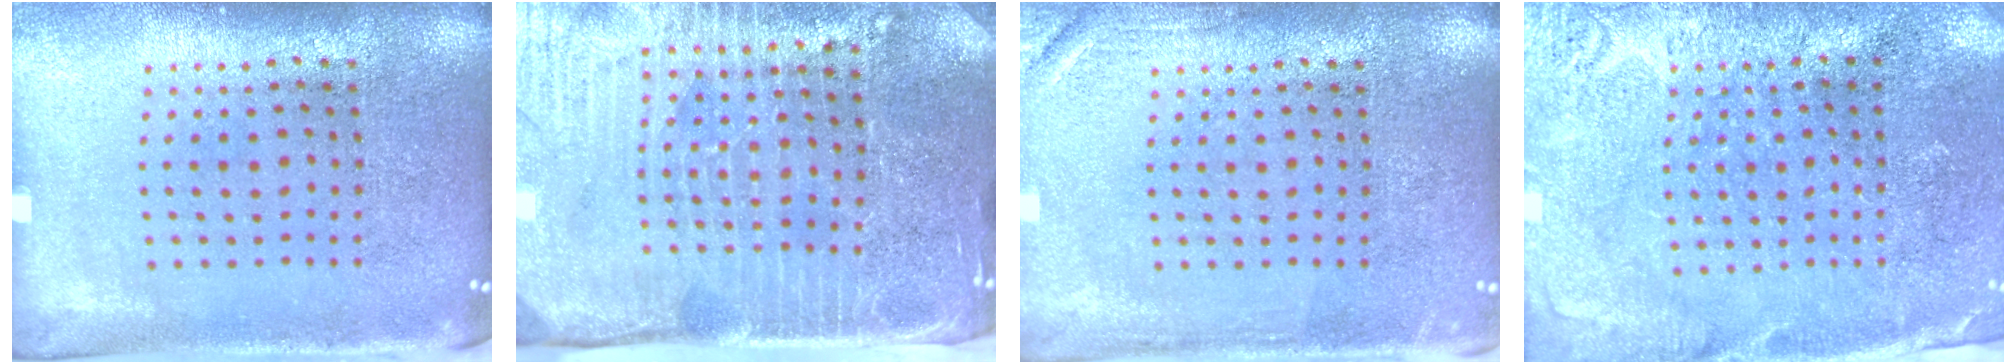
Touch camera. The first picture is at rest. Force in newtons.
{"total": 4.4, "press": 3.8, "slide": 2.1}
{"total": 1.8, "press": 1.8, "slide": 0.3}
{"total": 2.7, "press": 2.6, "slide": 0.6}